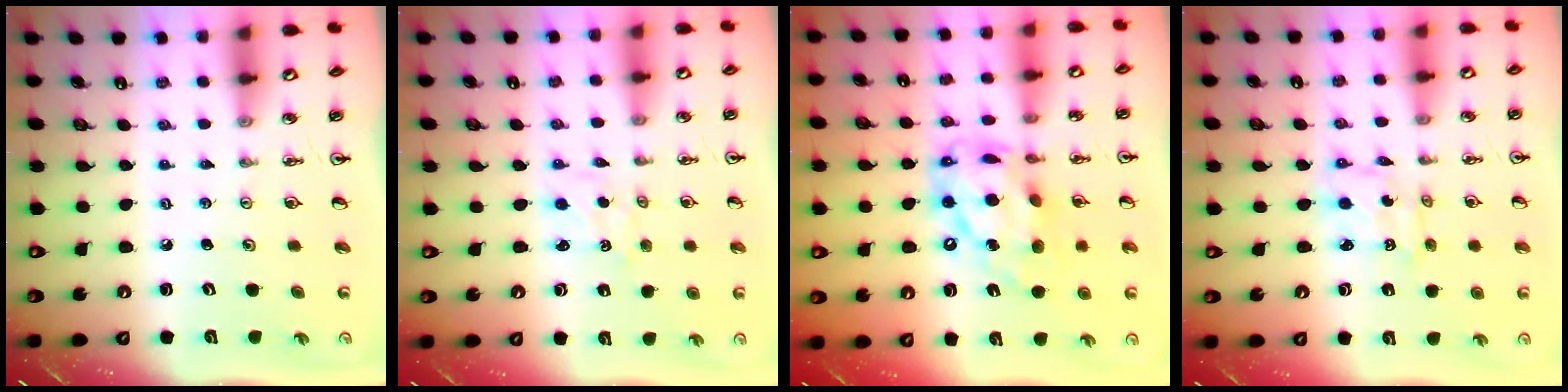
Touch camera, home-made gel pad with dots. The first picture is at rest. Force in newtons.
{"total": 1.2, "press": 1.2, "slide": 0.2}
{"total": 17.1, "press": 17.0, "slide": 1.6}
{"total": 2.4, "press": 2.4, "slide": 0.1}